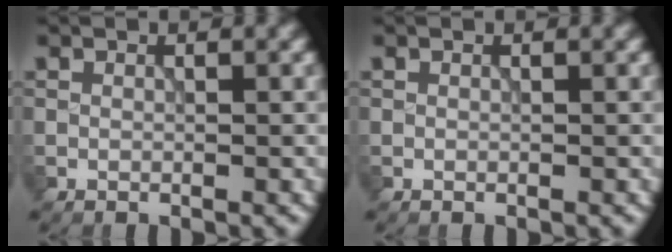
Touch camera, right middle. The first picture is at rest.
{"total": 0.0}